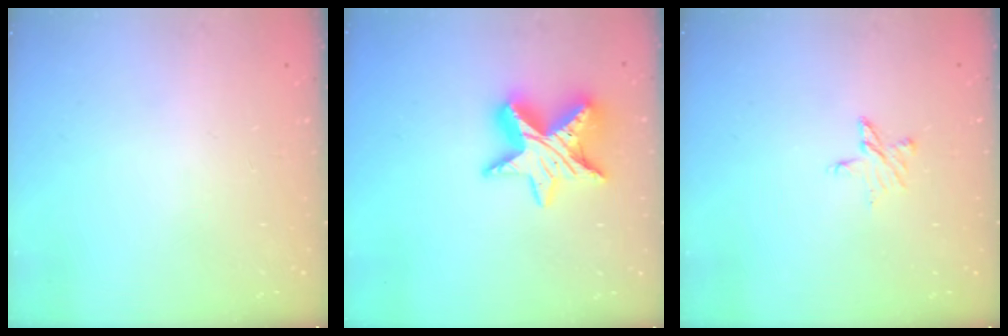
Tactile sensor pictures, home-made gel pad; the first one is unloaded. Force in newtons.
{"total": 13.7, "press": 13.7, "slide": 0.9}
{"total": 5.8, "press": 5.8, "slide": 0.5}